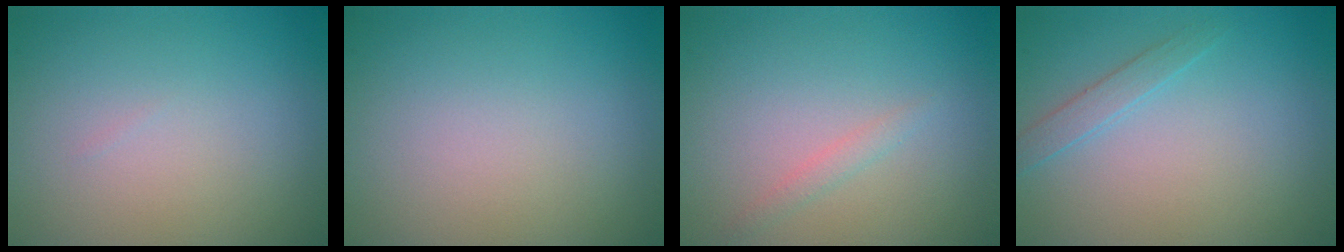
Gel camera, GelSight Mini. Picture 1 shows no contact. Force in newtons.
{"total": 0.0}
{"total": 1.0, "press": 1.0, "slide": 0.0}
{"total": 1.4, "press": 1.4, "slide": 0.1}